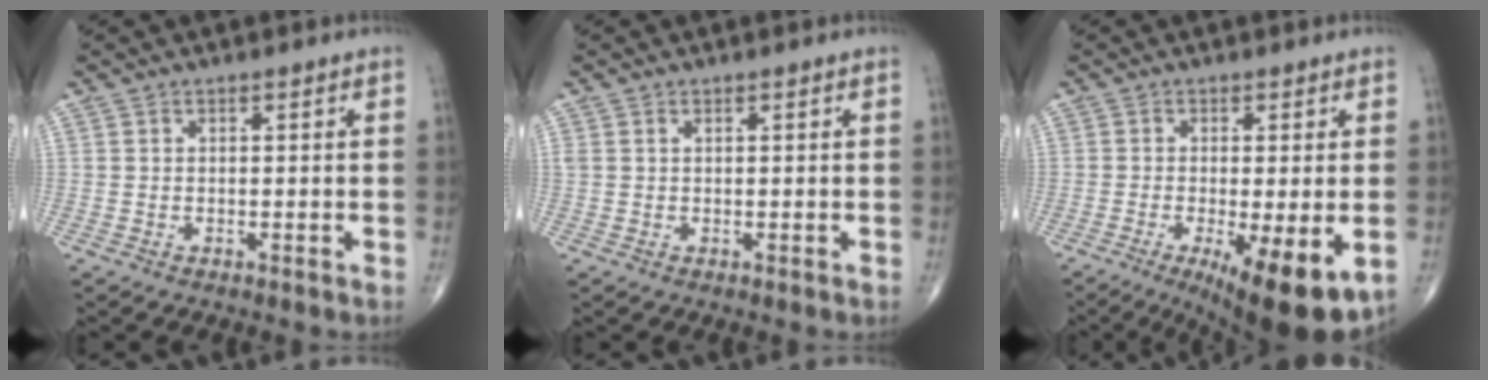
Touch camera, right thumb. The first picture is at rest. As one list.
[{"total": 0.8, "force": [0.4, 0.5, 0.5], "torque": [-0.013, 0.012, 0.011]}, {"total": 13.4, "force": [-4.6, 3.7, 12.0], "torque": [-0.157, -0.020, -0.061]}]